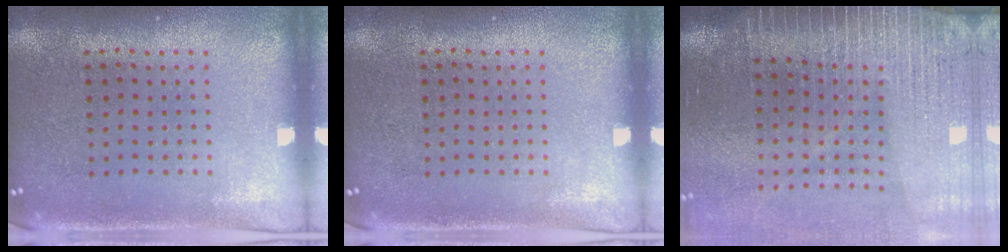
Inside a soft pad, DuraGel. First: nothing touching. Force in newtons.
{"total": 0.0}
{"total": 4.0, "press": 3.4, "slide": 2.0}